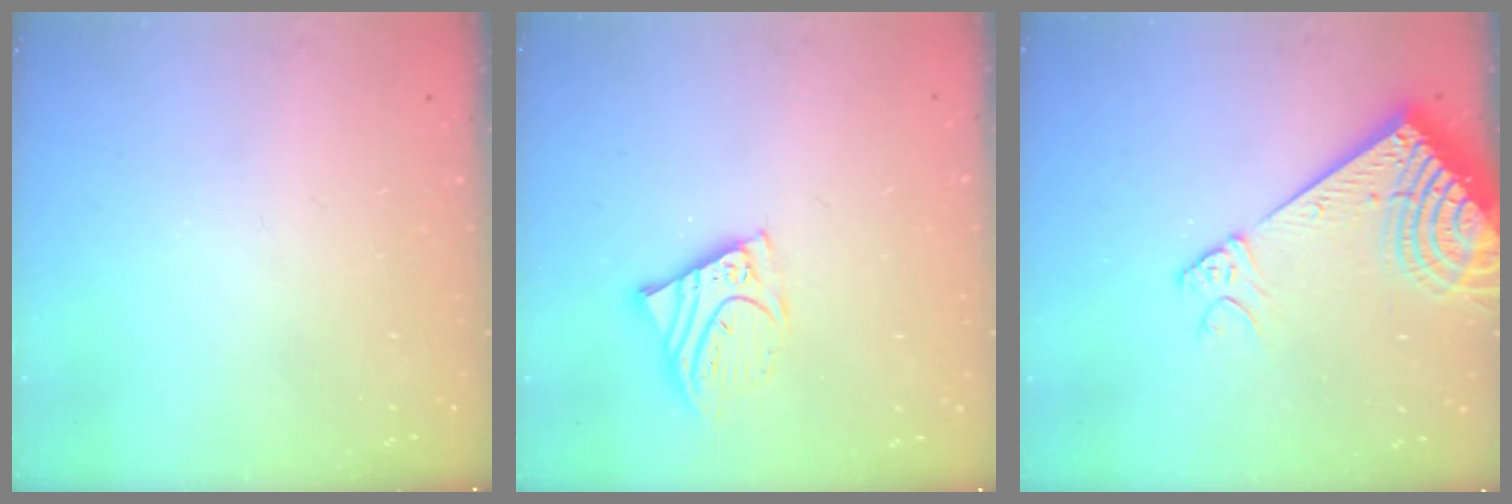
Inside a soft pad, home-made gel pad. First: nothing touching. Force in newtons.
{"total": 8.4, "press": 8.3, "slide": 1.0}
{"total": 14.7, "press": 14.5, "slide": 2.8}